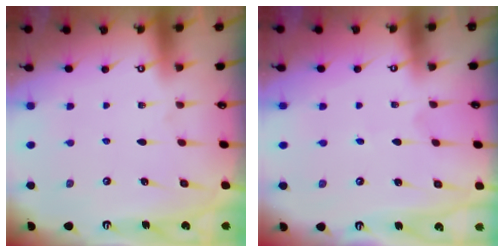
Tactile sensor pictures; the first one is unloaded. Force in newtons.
{"total": 0.7, "press": 0.7, "slide": 0.0}